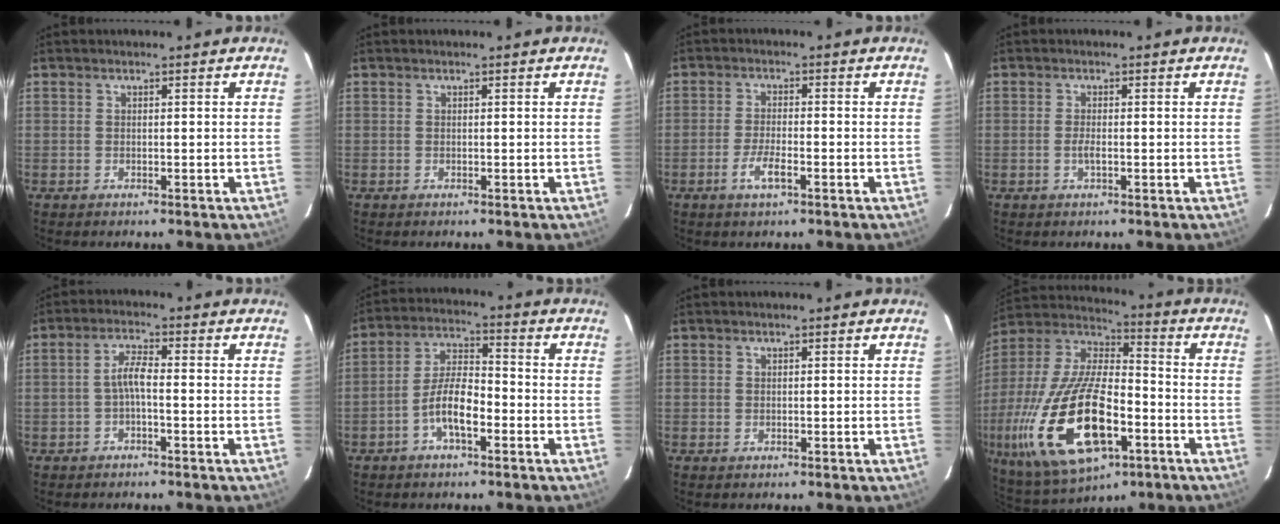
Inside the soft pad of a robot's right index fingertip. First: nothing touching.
{"total": 0.0}
{"total": 4.2, "force": [-2.2, 0.9, 3.4], "torque": [-0.077, -0.004, -0.042]}
{"total": 1.4, "force": [-0.5, 0.3, 1.3], "torque": [-0.029, -0.001, -0.008]}
{"total": 3.0, "force": [-1.1, 0.5, 2.7], "torque": [-0.057, 0.010, -0.023]}
{"total": 7.5, "force": [-3.5, 2.5, 6.2], "torque": [-0.130, 0.013, -0.064]}
{"total": 0.0}
{"total": 26.5, "force": [-9.4, 11.9, 21.8], "torque": [-0.468, -0.046, -0.158]}